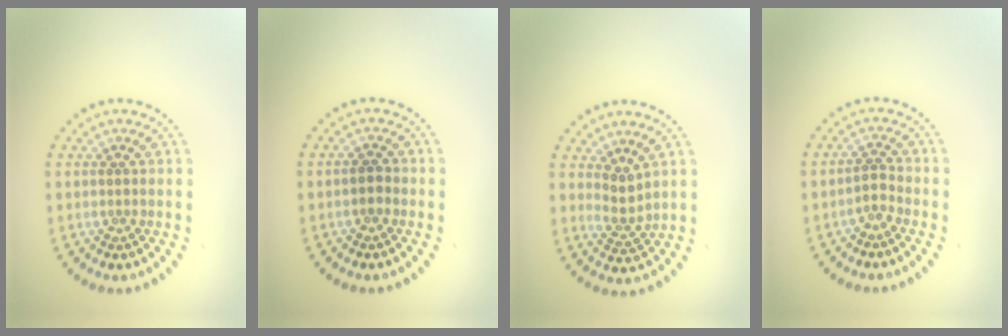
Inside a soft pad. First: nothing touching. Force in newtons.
{"total": 1.1, "press": 1.1, "slide": 0.3}
{"total": 2.2, "press": 1.6, "slide": 1.5}
{"total": 1.5, "press": 1.1, "slide": 1.0}